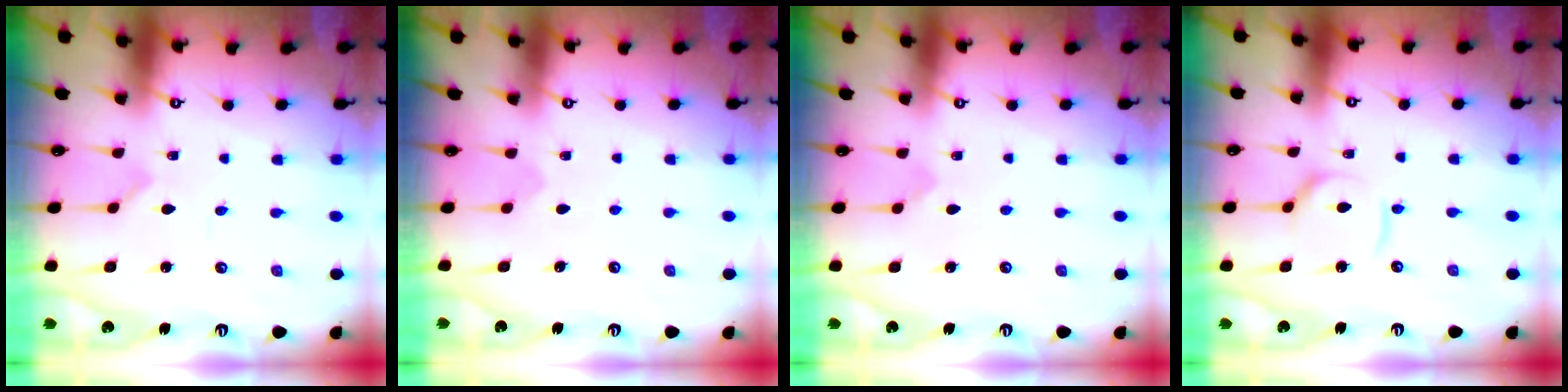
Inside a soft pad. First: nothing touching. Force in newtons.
{"total": 4.5, "press": 4.4, "slide": 0.3}
{"total": 4.0, "press": 4.0, "slide": 0.3}
{"total": 8.2, "press": 8.2, "slide": 0.9}